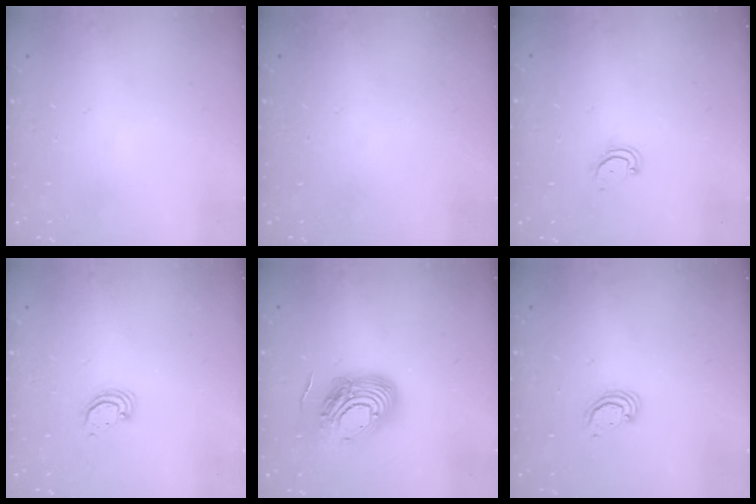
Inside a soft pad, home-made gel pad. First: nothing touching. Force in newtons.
{"total": 0.0}
{"total": 3.3, "press": 3.3, "slide": 0.2}
{"total": 2.6, "press": 2.6, "slide": 0.2}
{"total": 16.1, "press": 16.0, "slide": 1.1}
{"total": 2.5, "press": 2.5, "slide": 0.2}